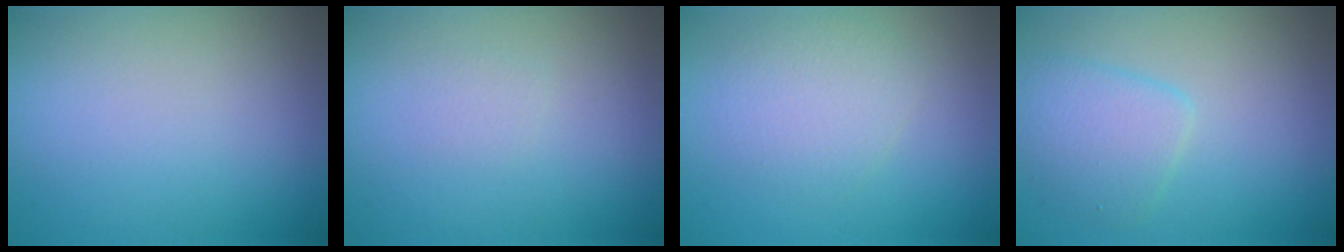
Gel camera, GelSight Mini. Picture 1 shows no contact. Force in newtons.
{"total": 0.7, "press": 0.7, "slide": 0.0}
{"total": 3.0, "press": 3.0, "slide": 0.0}
{"total": 3.0, "press": 3.0, "slide": 0.2}